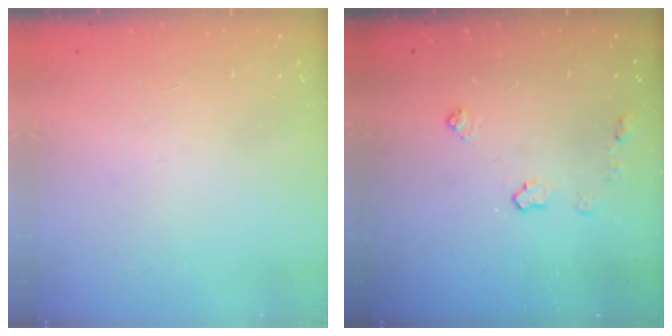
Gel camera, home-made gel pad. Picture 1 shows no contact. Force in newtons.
{"total": 5.2, "press": 5.2, "slide": 0.7}